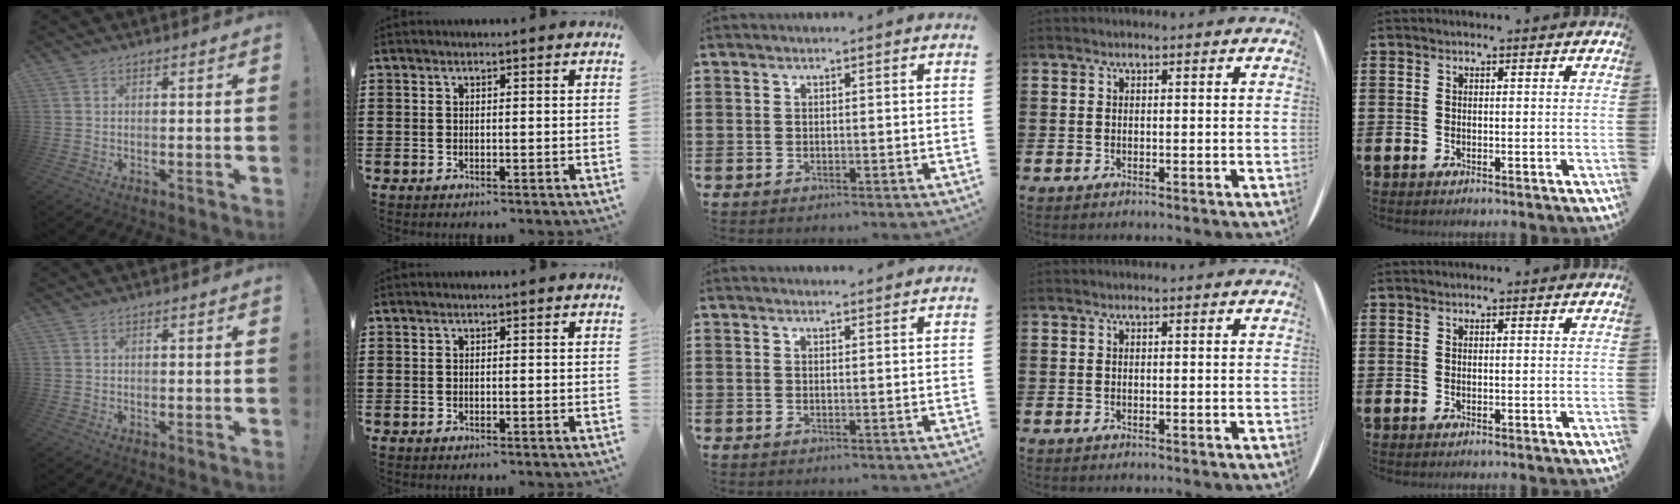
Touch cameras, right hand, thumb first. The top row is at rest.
{"middle": {"total": 1.0, "force": [0.9, 0.1, 0.2], "torque": [0.002, -0.004, 0.016]}}